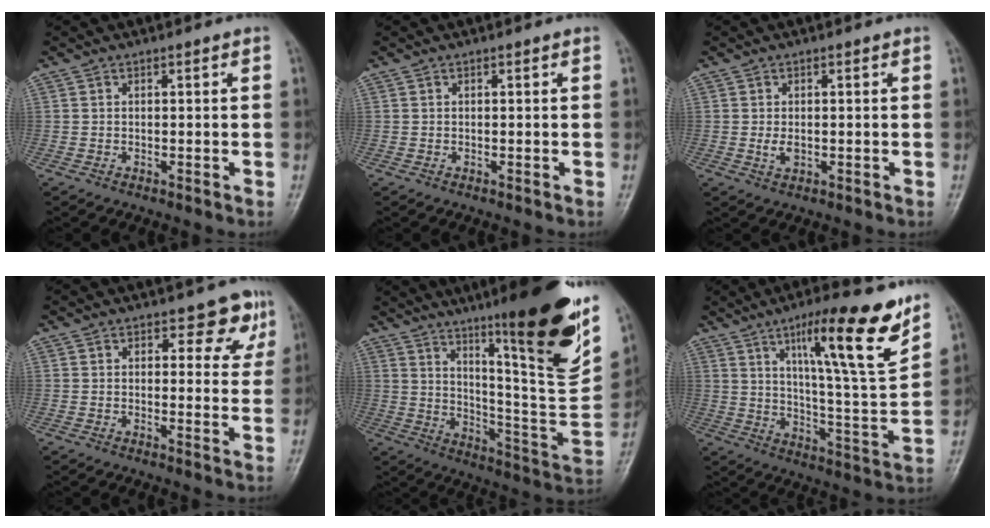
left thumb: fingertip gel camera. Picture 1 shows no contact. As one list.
[{"total": 0.0}, {"total": 2.1, "force": [-0.1, 1.2, 1.6], "torque": [-0.032, -0.004, -0.001]}, {"total": 5.8, "force": [3.5, 3.4, 3.0], "torque": [0.003, -0.016, 0.037]}, {"total": 25.5, "force": [14.9, 3.6, 20.4], "torque": [-0.268, -0.070, 0.236]}, {"total": 18.5, "force": [11.0, 2.7, 14.6], "torque": [-0.202, -0.062, 0.176]}]